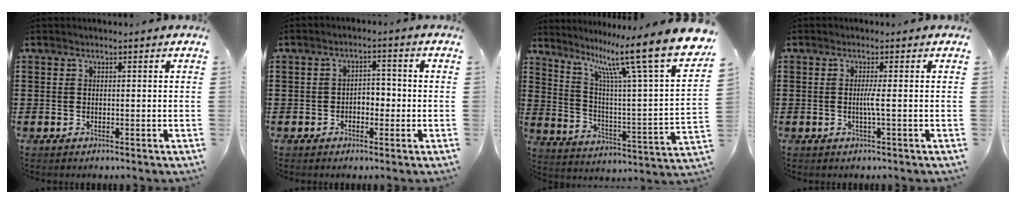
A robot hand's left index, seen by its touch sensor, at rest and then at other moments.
{"total": 2.7, "force": [-1.2, 1.7, 1.7], "torque": [-0.036, 0.007, -0.030]}
{"total": 14.7, "force": [10.6, 0.9, 10.1], "torque": [-0.187, -0.083, 0.161]}
{"total": 2.1, "force": [-0.3, -0.4, 2.0], "torque": [-0.038, -0.006, -0.009]}